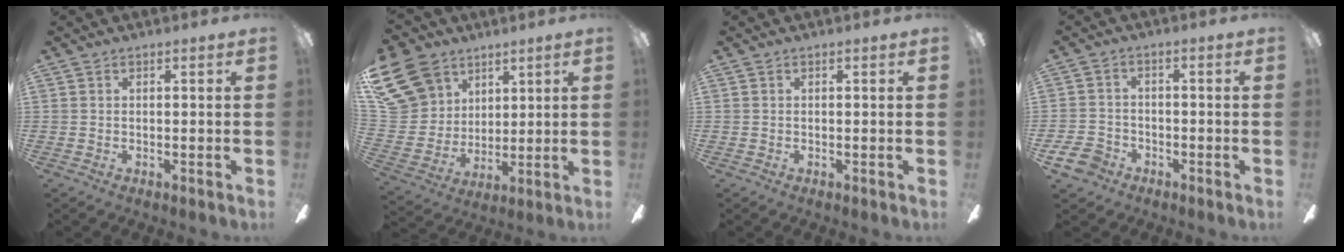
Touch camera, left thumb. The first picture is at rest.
{"total": 16.9, "force": [9.9, 12.5, 5.6], "torque": [-0.148, -0.044, 0.200]}
{"total": 0.0}
{"total": 6.4, "force": [-4.1, 4.3, 2.3], "torque": [-0.062, 0.023, -0.082]}